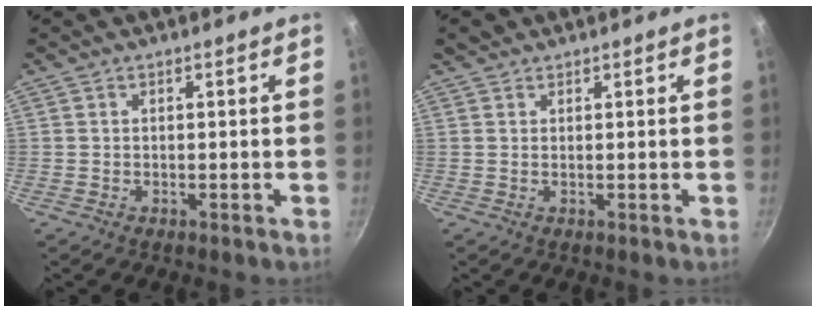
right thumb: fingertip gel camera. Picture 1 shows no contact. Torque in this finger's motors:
{"motor_torque": [-0.41, 0.19, -0.24, -0.07, -0.01]}